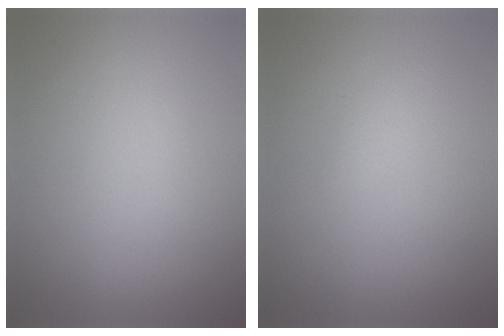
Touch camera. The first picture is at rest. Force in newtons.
{"total": 0.7, "press": 0.7, "slide": 0.0}